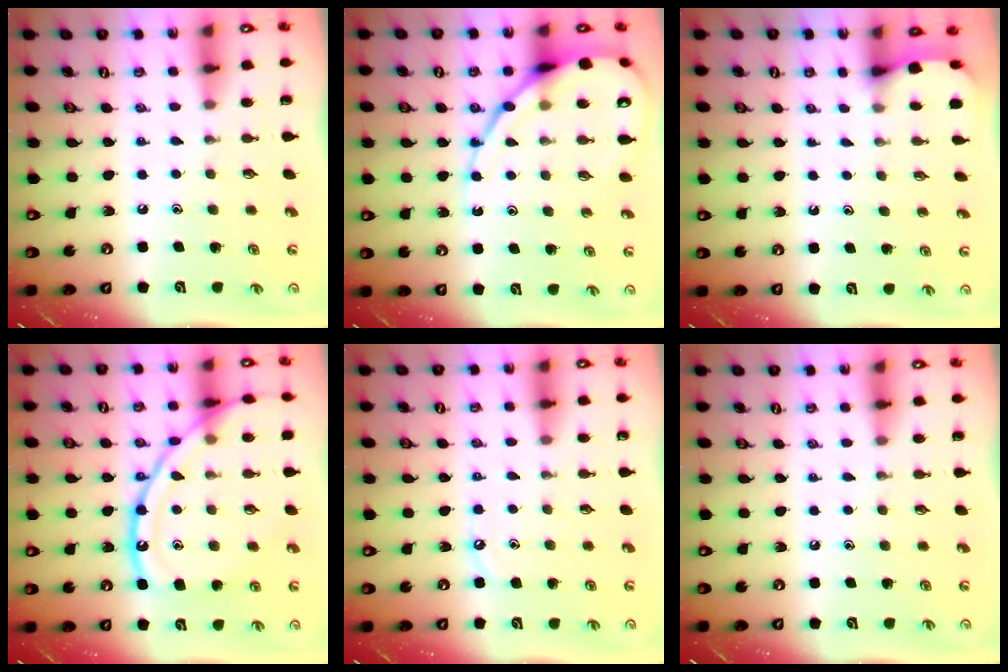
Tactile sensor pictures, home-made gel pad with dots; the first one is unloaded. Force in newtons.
{"total": 12.5, "press": 12.4, "slide": 1.2}
{"total": 2.6, "press": 2.6, "slide": 0.4}
{"total": 18.5, "press": 18.4, "slide": 1.6}
{"total": 4.3, "press": 4.3, "slide": 0.6}
{"total": 0.0}